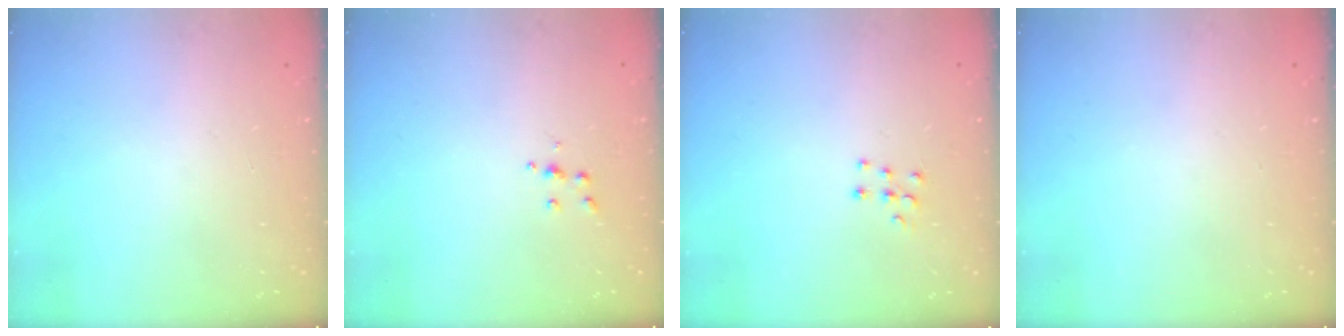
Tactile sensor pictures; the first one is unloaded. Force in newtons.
{"total": 3.6, "press": 3.6, "slide": 0.3}
{"total": 5.3, "press": 5.2, "slide": 0.4}
{"total": 0.0}